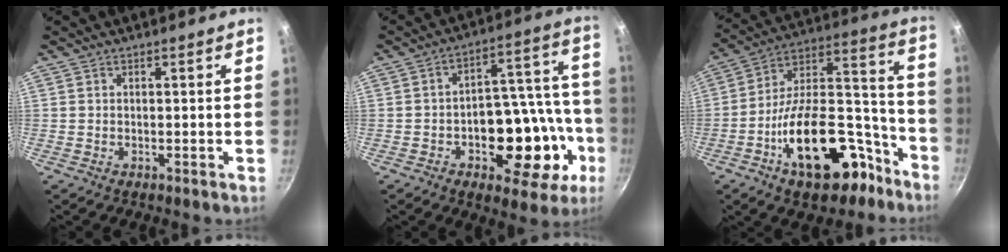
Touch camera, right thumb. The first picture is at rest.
{"total": 20.1, "force": [-6.5, 11.2, 15.4], "torque": [-0.151, 0.057, -0.086]}
{"total": 25.2, "force": [-12.6, 13.1, 17.5], "torque": [-0.224, 0.098, -0.190]}